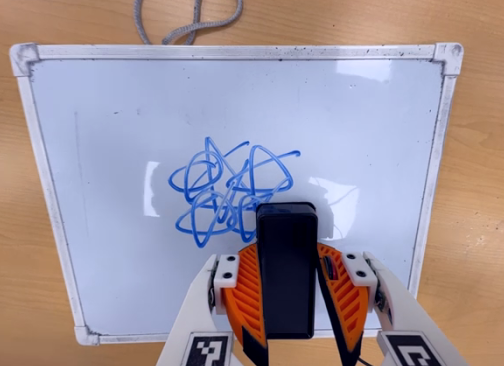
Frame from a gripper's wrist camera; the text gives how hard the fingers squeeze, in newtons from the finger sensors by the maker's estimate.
{"total": 5.9, "left": 5.0, "right": 6.9}